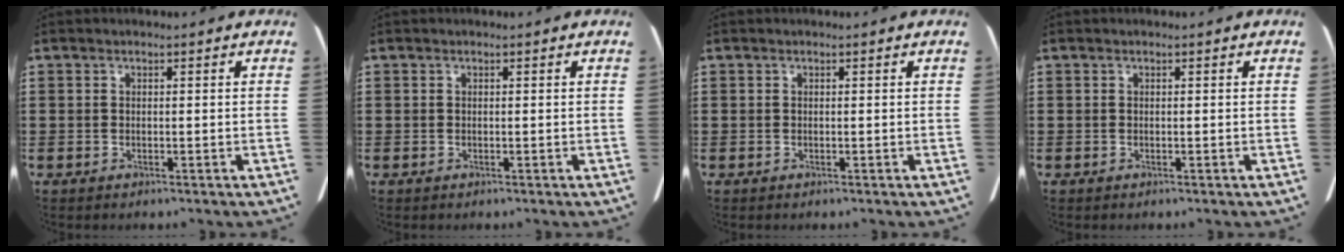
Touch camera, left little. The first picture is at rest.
{"total": 0.0}
{"total": 0.0}
{"total": 0.0}